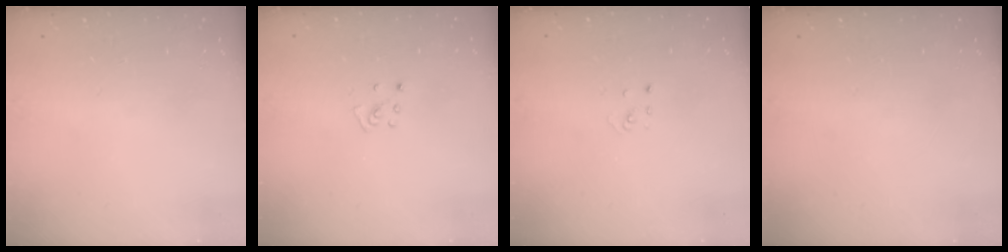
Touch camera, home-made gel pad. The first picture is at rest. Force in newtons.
{"total": 3.8, "press": 3.8, "slide": 0.4}
{"total": 2.1, "press": 2.1, "slide": 0.1}
{"total": 0.0}